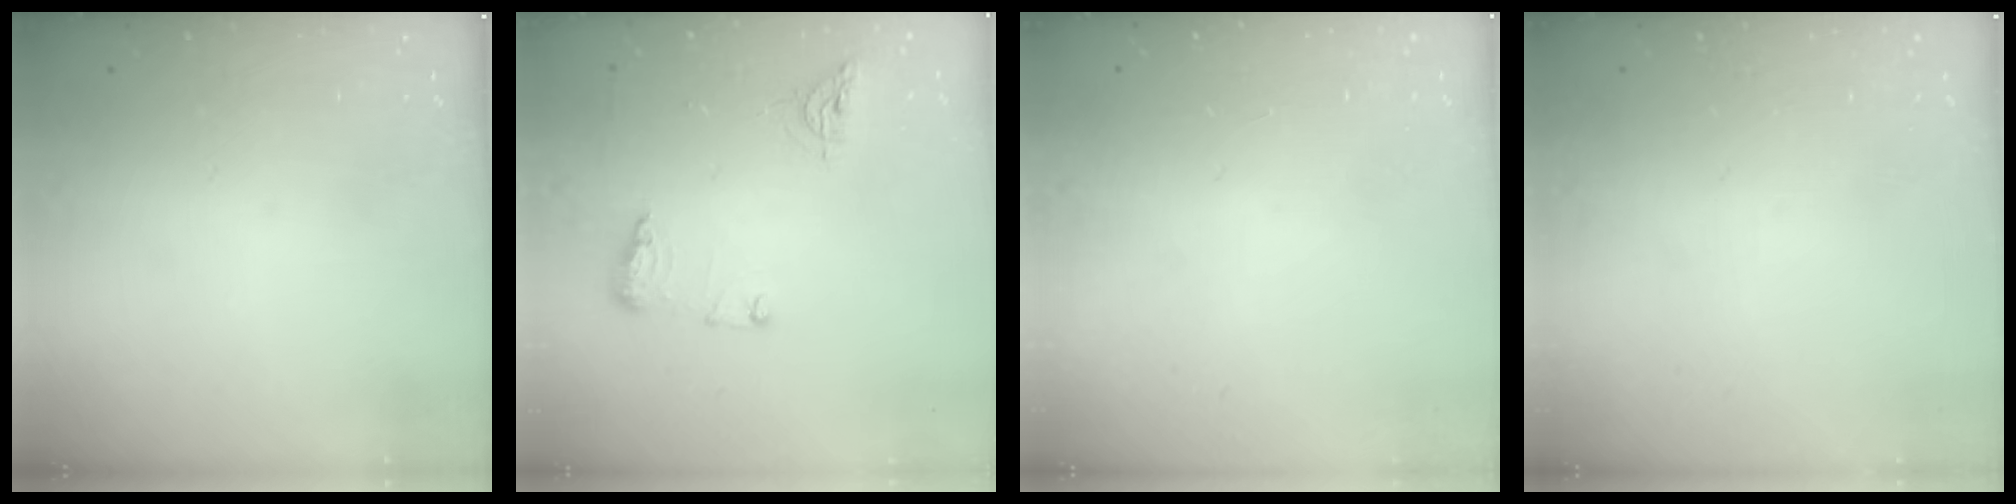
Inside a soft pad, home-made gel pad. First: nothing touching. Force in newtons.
{"total": 8.6, "press": 8.4, "slide": 1.4}
{"total": 0.9, "press": 0.9, "slide": 0.0}
{"total": 0.0}